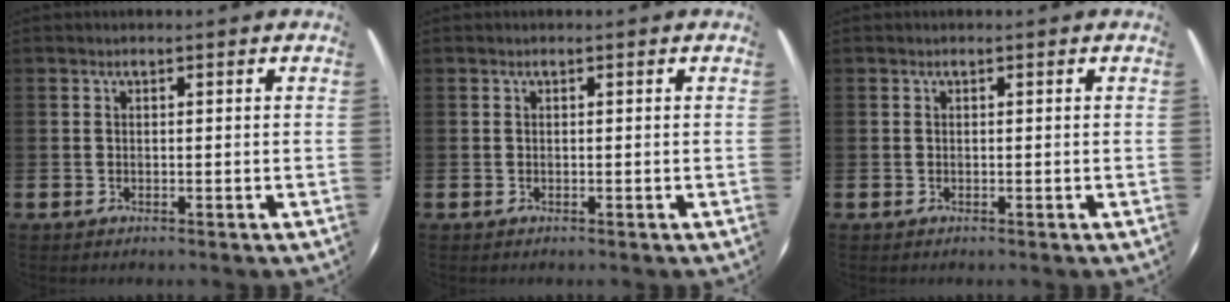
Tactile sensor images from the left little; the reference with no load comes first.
{"total": 0.0}
{"total": 0.0}